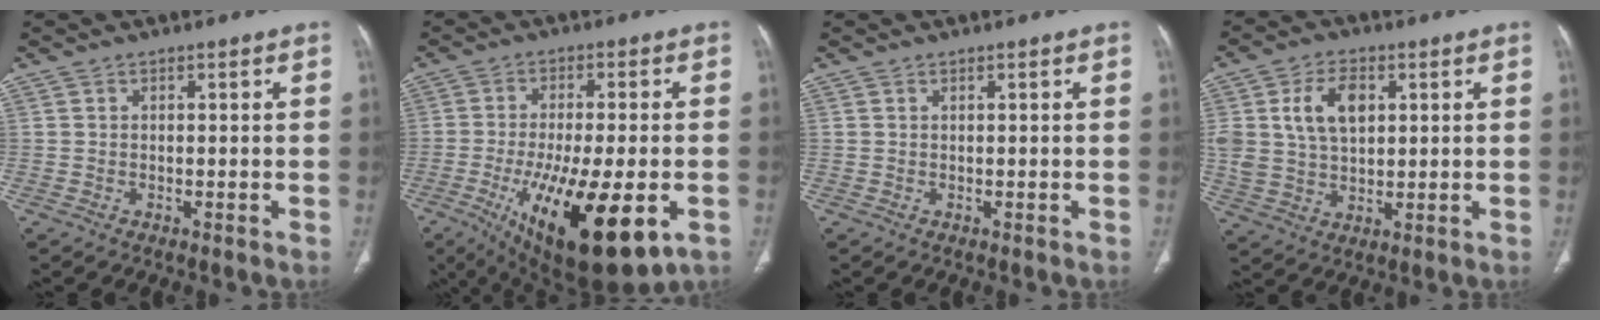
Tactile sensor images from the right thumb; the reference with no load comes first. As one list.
[{"total": 21.5, "force": [-7.6, 7.2, 18.8], "torque": [-0.297, -0.019, -0.101]}, {"total": 0.0}, {"total": 10.4, "force": [3.0, 6.7, 7.4], "torque": [-0.128, -0.002, 0.063]}]